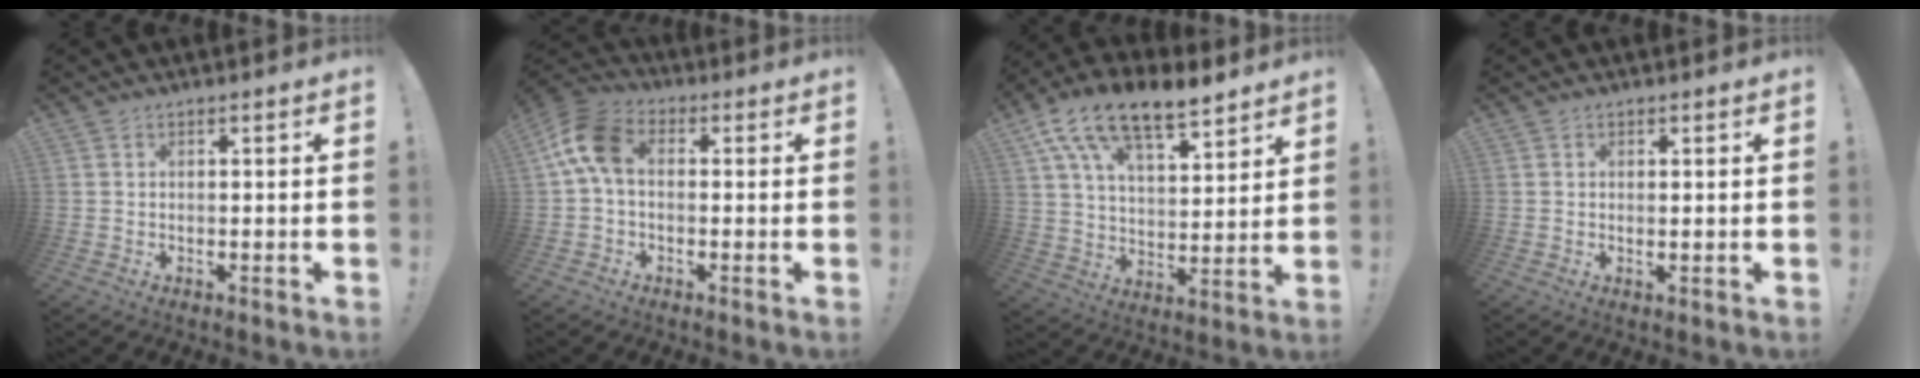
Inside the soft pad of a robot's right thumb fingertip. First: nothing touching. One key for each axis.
{"total": 10.6, "fx": 1.3, "fy": 6.7, "fz": 8.1, "tx": -0.165, "ty": 0.006, "tz": 0.030}
{"total": 16.4, "fx": 11.7, "fy": 6.8, "fz": 9.3, "tx": -0.164, "ty": -0.078, "tz": 0.209}
{"total": 0.9, "fx": 0.6, "fy": 0.0, "fz": 0.7, "tx": -0.006, "ty": -0.003, "tz": 0.008}